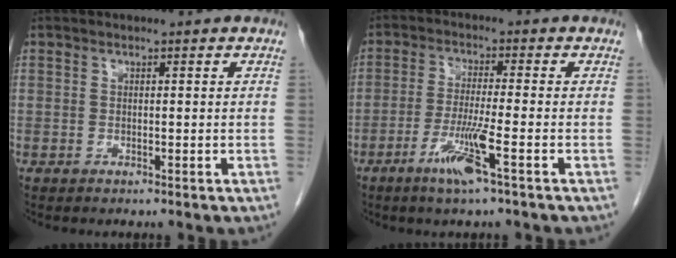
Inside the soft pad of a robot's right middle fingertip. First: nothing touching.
{"total": 6.4, "force": [-3.2, -0.5, 5.6], "torque": [-0.110, -0.014, -0.064]}